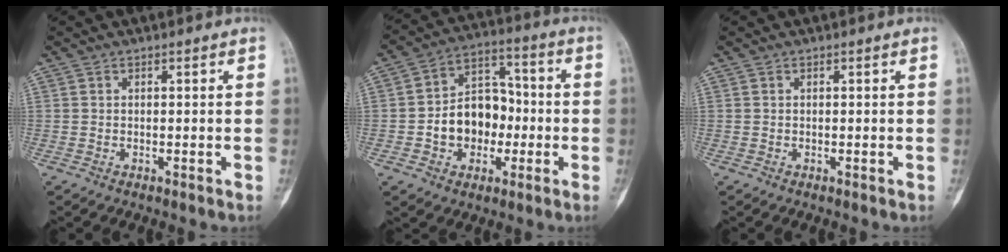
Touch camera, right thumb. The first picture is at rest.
{"total": 13.1, "force": [-2.2, 10.0, 8.2], "torque": [-0.081, 0.044, -0.039]}
{"total": 0.0}